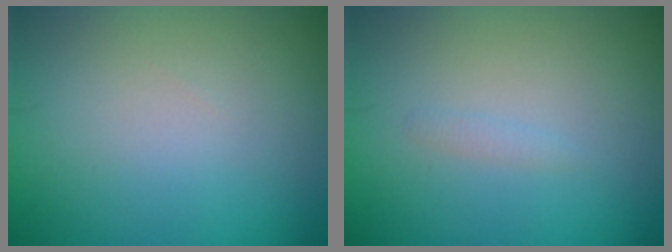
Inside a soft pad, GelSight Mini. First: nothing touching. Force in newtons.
{"total": 0.6, "press": 0.6, "slide": 0.1}